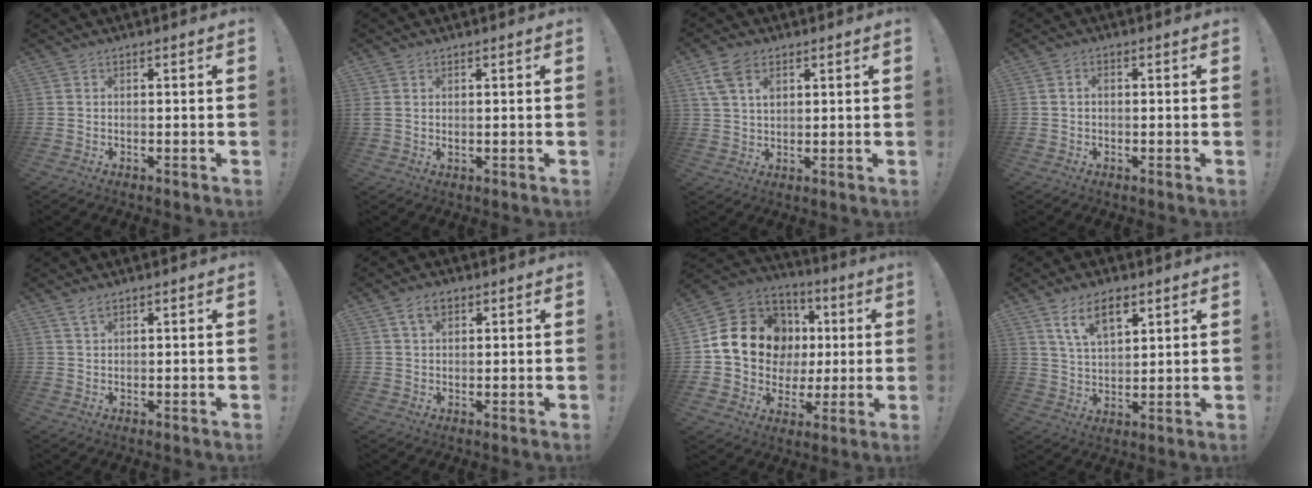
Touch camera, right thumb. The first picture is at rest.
{"total": 1.5, "force": [0.8, 0.7, 1.2], "torque": [-0.021, -0.001, 0.014]}
{"total": 6.8, "force": [3.4, 4.4, 3.9], "torque": [-0.071, -0.004, 0.066]}
{"total": 1.4, "force": [-0.3, 1.0, 1.0], "torque": [-0.022, 0.006, -0.004]}
{"total": 2.5, "force": [1.8, 1.0, 1.4], "torque": [-0.026, -0.005, 0.032]}
{"total": 4.5, "force": [2.3, 2.7, 2.8], "torque": [-0.049, 0.001, 0.042]}
{"total": 18.9, "force": [4.1, 15.4, 10.1], "torque": [-0.150, 0.001, 0.105]}
{"total": 10.4, "force": [6.2, 4.9, 6.8], "torque": [-0.121, -0.015, 0.113]}